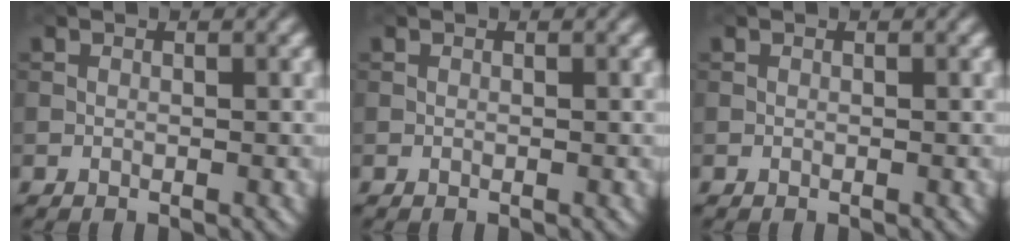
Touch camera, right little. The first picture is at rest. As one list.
[{"total": 0.0}, {"total": 0.0}]